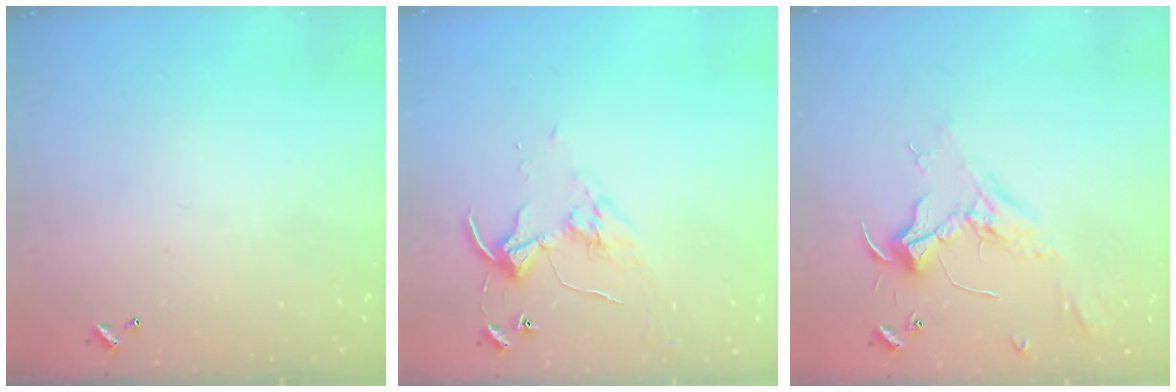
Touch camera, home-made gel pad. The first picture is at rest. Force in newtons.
{"total": 4.6, "press": 4.6, "slide": 0.4}
{"total": 2.5, "press": 2.3, "slide": 0.8}